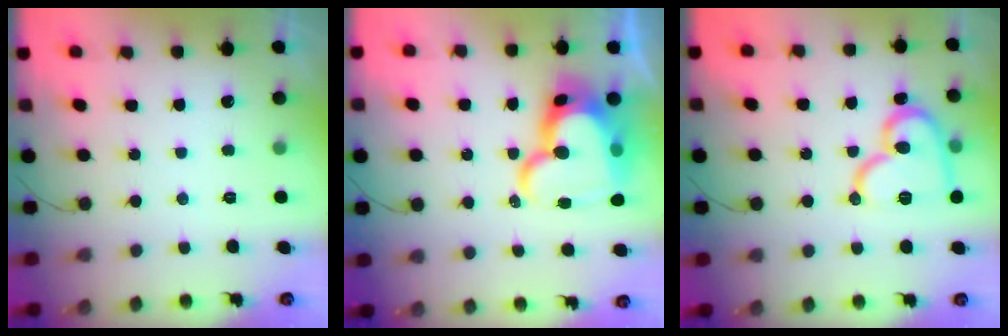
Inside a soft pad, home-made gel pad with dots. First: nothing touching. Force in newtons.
{"total": 23.0, "press": 22.8, "slide": 2.3}
{"total": 17.3, "press": 17.3, "slide": 1.7}